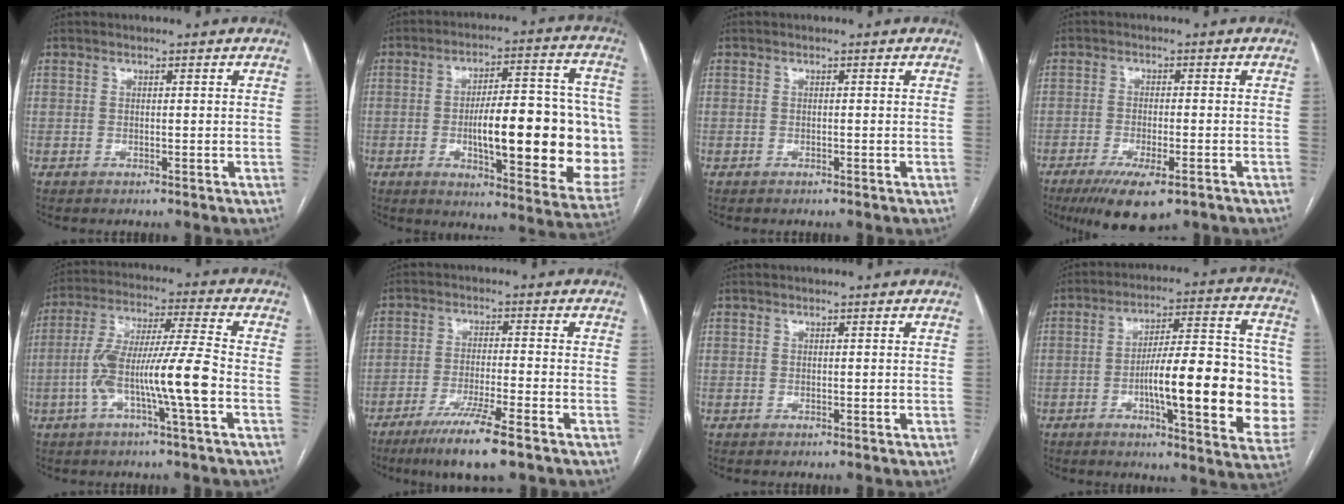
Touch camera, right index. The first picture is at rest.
{"total": 22.8, "force": [-2.3, 6.1, 21.9], "torque": [-0.251, 0.020, -0.017]}
{"total": 0.0}
{"total": 8.8, "force": [-5.6, 2.2, 6.4], "torque": [-0.109, -0.020, -0.085]}
{"total": 12.7, "force": [-3.6, 0.0, 12.2], "torque": [-0.237, 0.013, -0.070]}
{"total": 9.2, "force": [-6.1, 0.1, 6.9], "torque": [-0.122, -0.025, -0.104]}
{"total": 0.0}
{"total": 20.5, "force": [-3.1, 4.4, 19.8], "torque": [-0.240, 0.021, -0.039]}